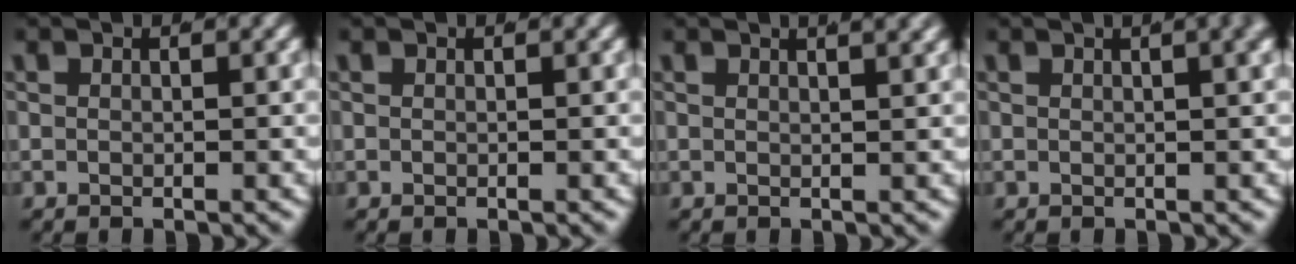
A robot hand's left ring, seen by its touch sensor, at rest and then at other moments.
{"total": 0.0}
{"total": 2.1, "force": [1.5, -0.1, 1.5], "torque": [-0.010, 0.008, 0.020]}
{"total": 2.1, "force": [0.9, 0.2, 1.8], "torque": [-0.009, 0.014, 0.008]}